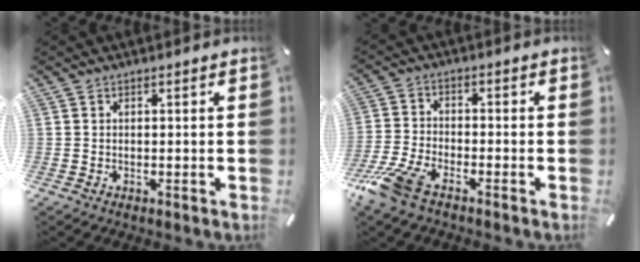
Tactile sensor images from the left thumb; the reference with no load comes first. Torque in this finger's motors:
{"motor_torque": [-0.79, 1.13, 0.38, 0.28, 0.12]}